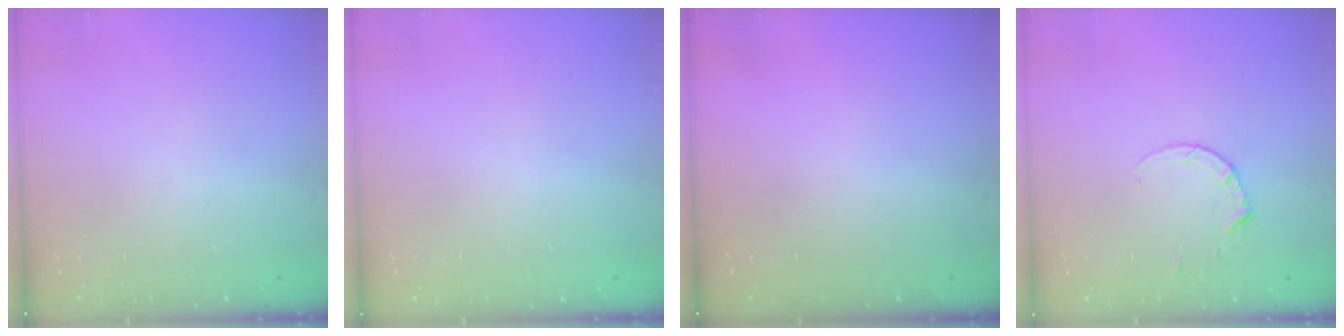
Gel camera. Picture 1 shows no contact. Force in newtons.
{"total": 2.6, "press": 2.6, "slide": 0.2}
{"total": 0.0}
{"total": 1.8, "press": 1.7, "slide": 0.2}